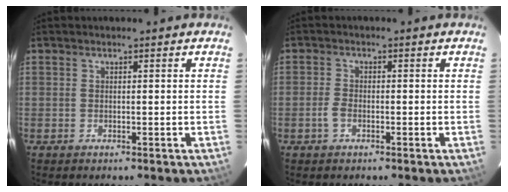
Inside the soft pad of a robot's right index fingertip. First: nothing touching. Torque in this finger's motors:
{"motor_torque": [0.11, -0.20, 0.37, 0.07]}